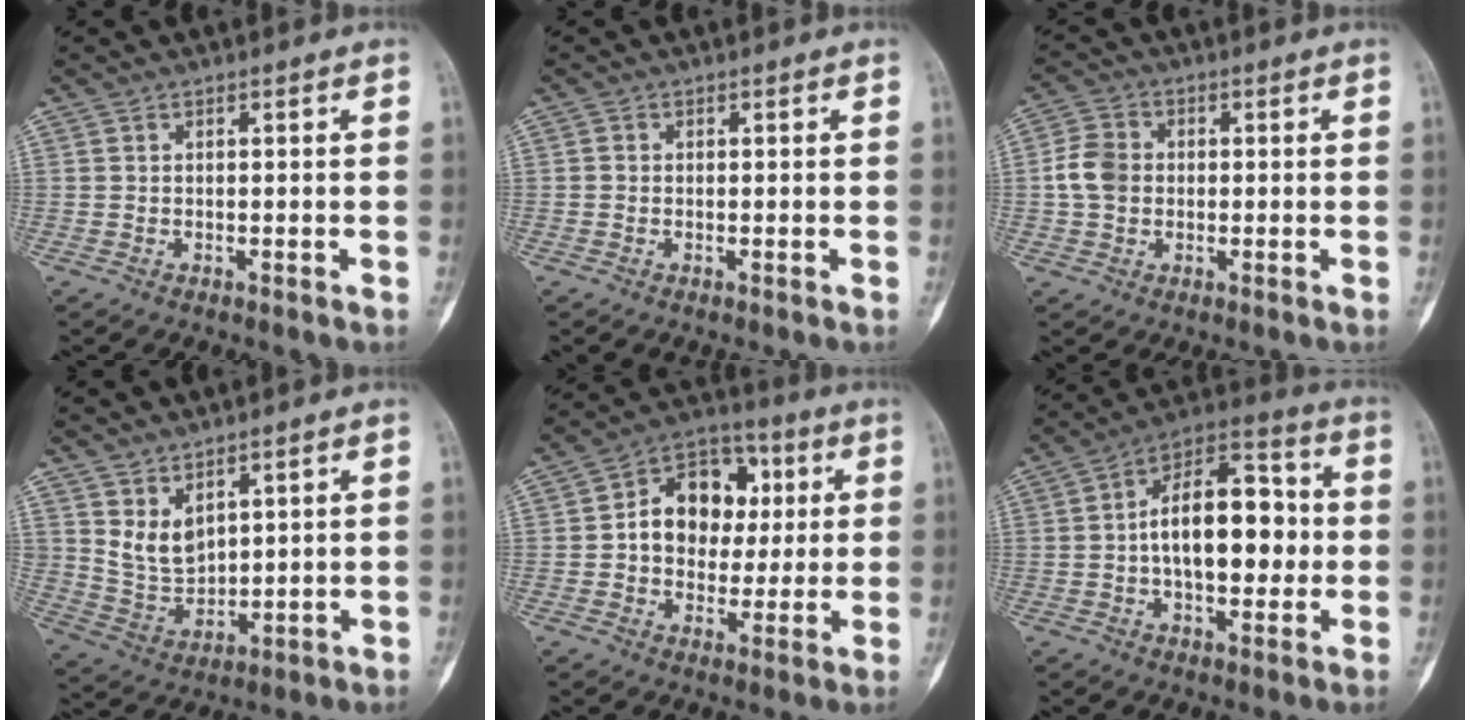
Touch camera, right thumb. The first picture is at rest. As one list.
[{"total": 0.6, "force": [-0.1, 0.5, 0.2], "torque": [-0.002, 0.001, -0.004]}, {"total": 5.9, "force": [-0.1, 4.8, 3.4], "torque": [-0.058, 0.011, -0.010]}, {"total": 7.1, "force": [3.9, 4.2, 4.2], "torque": [-0.060, -0.036, 0.095]}, {"total": 14.3, "force": [1.8, 10.9, 9.0], "torque": [-0.092, 0.018, 0.023]}, {"total": 17.2, "force": [-0.2, 9.4, 14.5], "torque": [-0.199, 0.034, -0.010]}]